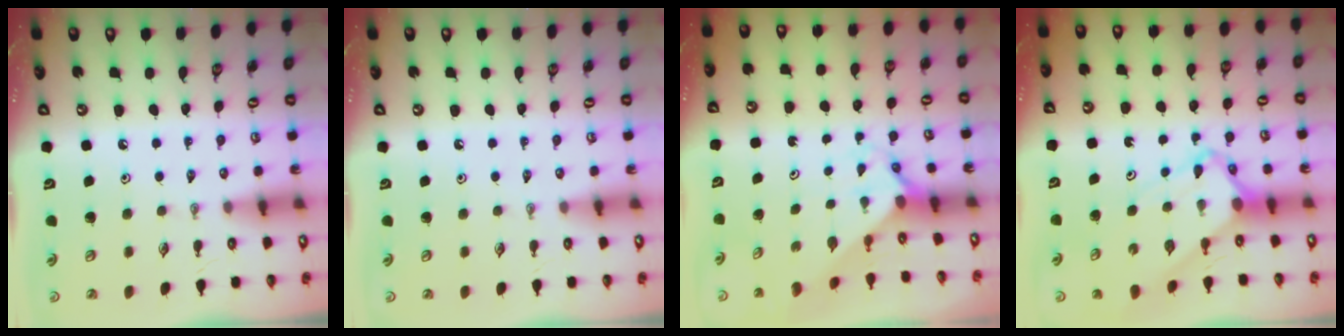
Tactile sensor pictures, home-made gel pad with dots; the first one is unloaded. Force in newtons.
{"total": 0.0}
{"total": 1.8, "press": 1.8, "slide": 0.2}
{"total": 4.9, "press": 4.8, "slide": 0.6}